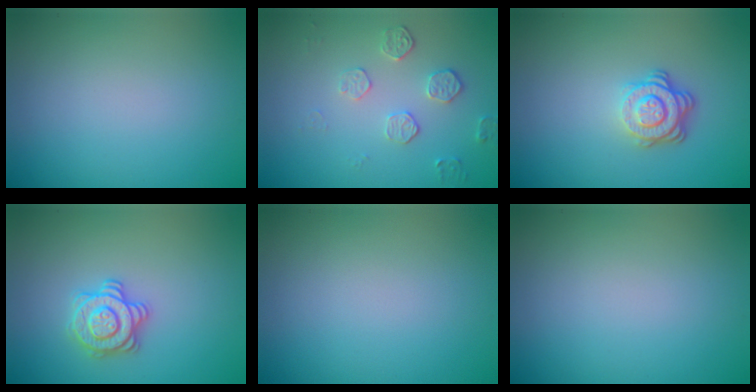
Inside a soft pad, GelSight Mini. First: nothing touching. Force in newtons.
{"total": 1.9, "press": 1.3, "slide": 1.3}
{"total": 3.2, "press": 2.4, "slide": 2.1}
{"total": 2.8, "press": 2.7, "slide": 0.7}
{"total": 0.0}
{"total": 0.0}